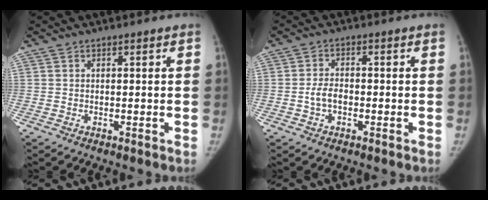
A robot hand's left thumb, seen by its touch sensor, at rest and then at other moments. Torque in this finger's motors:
{"motor_torque": [-0.44, 0.37, 0.58, 0.25, 0.04]}